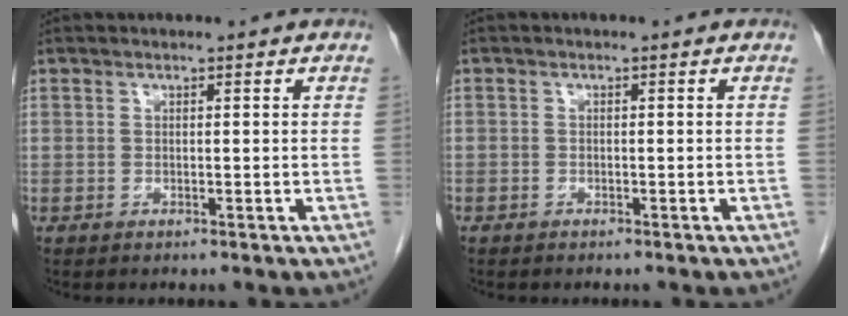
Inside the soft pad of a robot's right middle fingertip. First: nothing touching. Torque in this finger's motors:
{"motor_torque": [0.76, -0.98, -0.56, -0.21]}